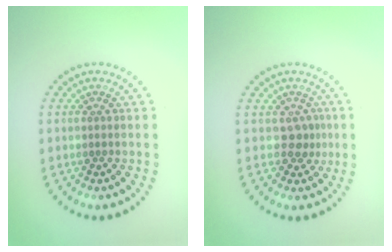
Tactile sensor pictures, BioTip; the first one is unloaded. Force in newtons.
{"total": 1.7, "press": 1.3, "slide": 1.1}